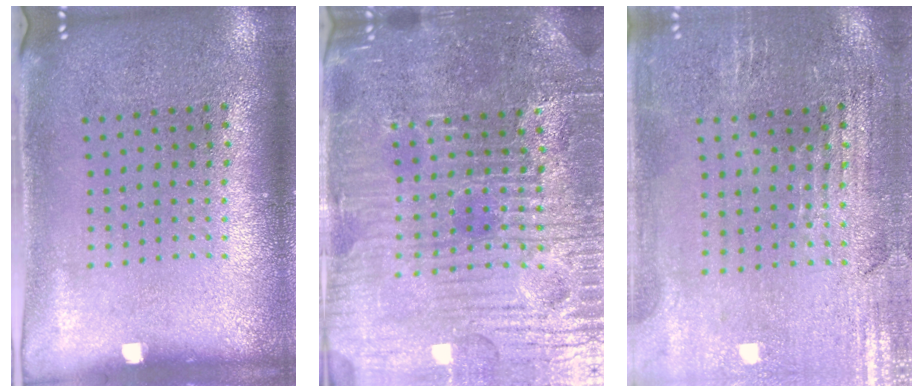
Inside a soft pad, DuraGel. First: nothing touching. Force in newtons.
{"total": 5.3, "press": 5.0, "slide": 1.6}
{"total": 0.9, "press": 0.8, "slide": 0.4}